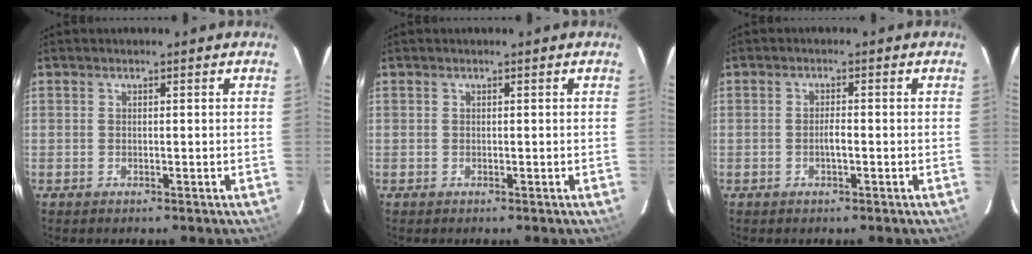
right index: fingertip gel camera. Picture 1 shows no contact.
{"total": 0.0}
{"total": 1.4, "force": [-0.5, 0.3, 1.3], "torque": [-0.025, 0.000, -0.010]}